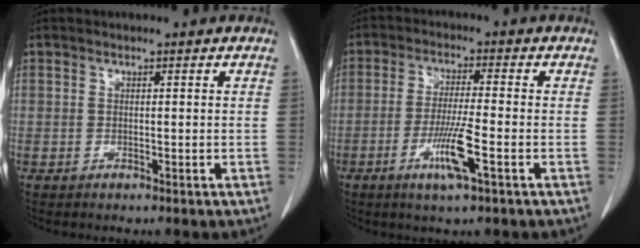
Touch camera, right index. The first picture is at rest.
{"total": 7.1, "force": [-2.9, -0.1, 6.5], "torque": [-0.128, -0.013, -0.052]}